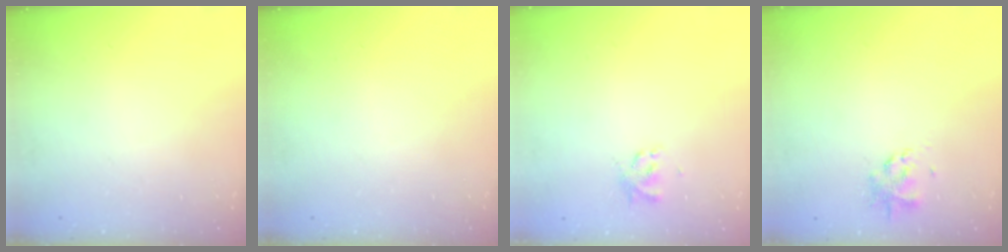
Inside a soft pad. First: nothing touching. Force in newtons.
{"total": 0.0}
{"total": 2.2, "press": 2.2, "slide": 0.3}
{"total": 1.9, "press": 1.9, "slide": 0.4}